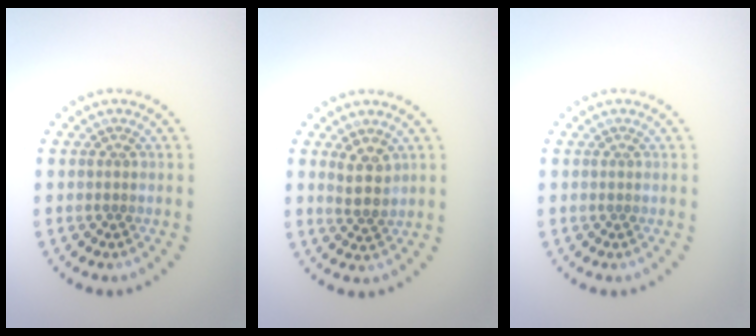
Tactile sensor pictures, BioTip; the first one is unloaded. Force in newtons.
{"total": 2.5, "press": 2.2, "slide": 1.3}
{"total": 0.0}